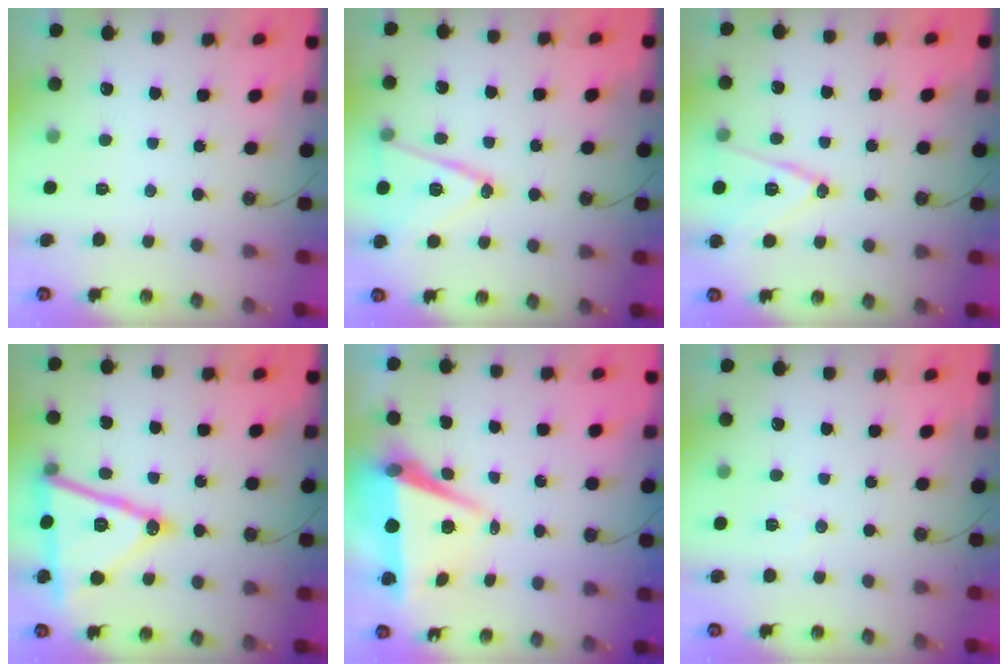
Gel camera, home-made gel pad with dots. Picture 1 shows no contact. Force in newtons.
{"total": 14.9, "press": 14.5, "slide": 3.5}
{"total": 13.6, "press": 13.2, "slide": 3.3}
{"total": 21.4, "press": 21.1, "slide": 3.4}
{"total": 7.5, "press": 6.1, "slide": 4.3}
{"total": 5.4, "press": 3.0, "slide": 4.4}